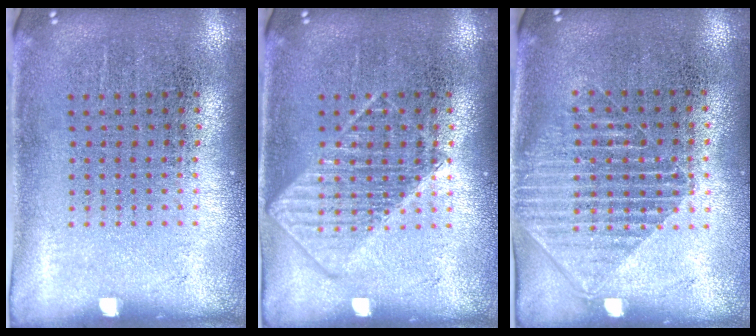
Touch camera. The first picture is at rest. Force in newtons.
{"total": 2.2, "press": 2.1, "slide": 0.4}
{"total": 1.4, "press": 1.2, "slide": 0.8}